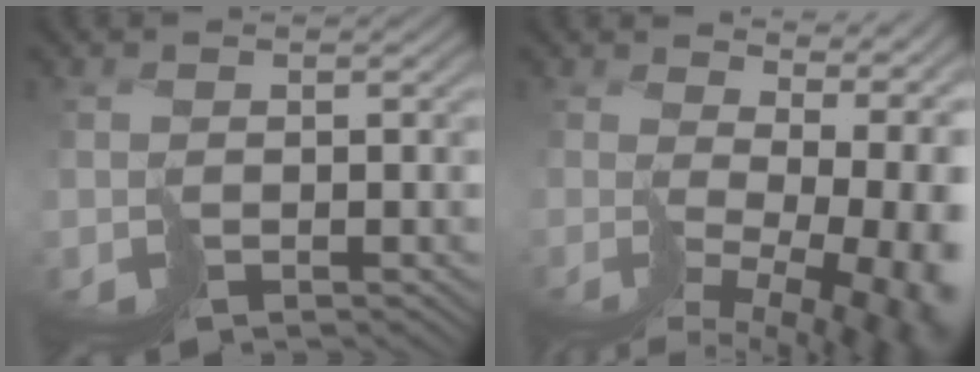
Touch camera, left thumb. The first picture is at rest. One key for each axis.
{"total": 11.6, "fx": 1.2, "fy": 5.5, "fz": 10.2, "tx": -0.105, "ty": -0.016, "tz": 0.072}